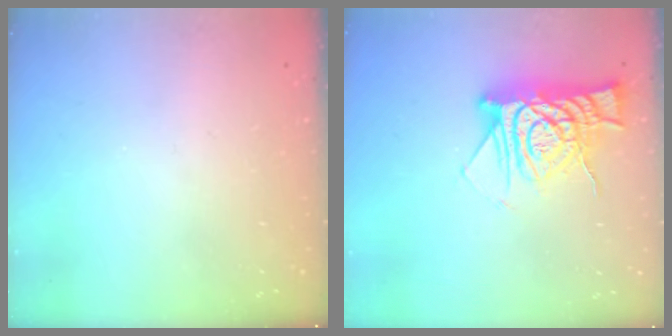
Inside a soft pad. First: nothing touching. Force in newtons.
{"total": 12.5, "press": 12.5, "slide": 1.1}